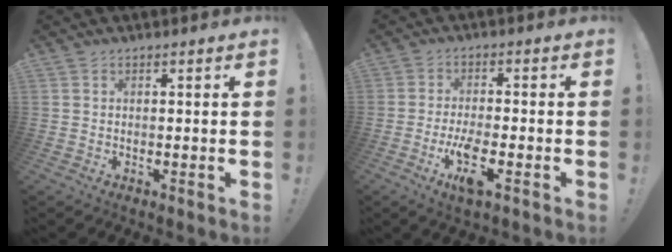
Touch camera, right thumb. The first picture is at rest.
{"total": 8.5, "force": [-3.5, 2.5, 7.4], "torque": [-0.144, 0.005, -0.058]}